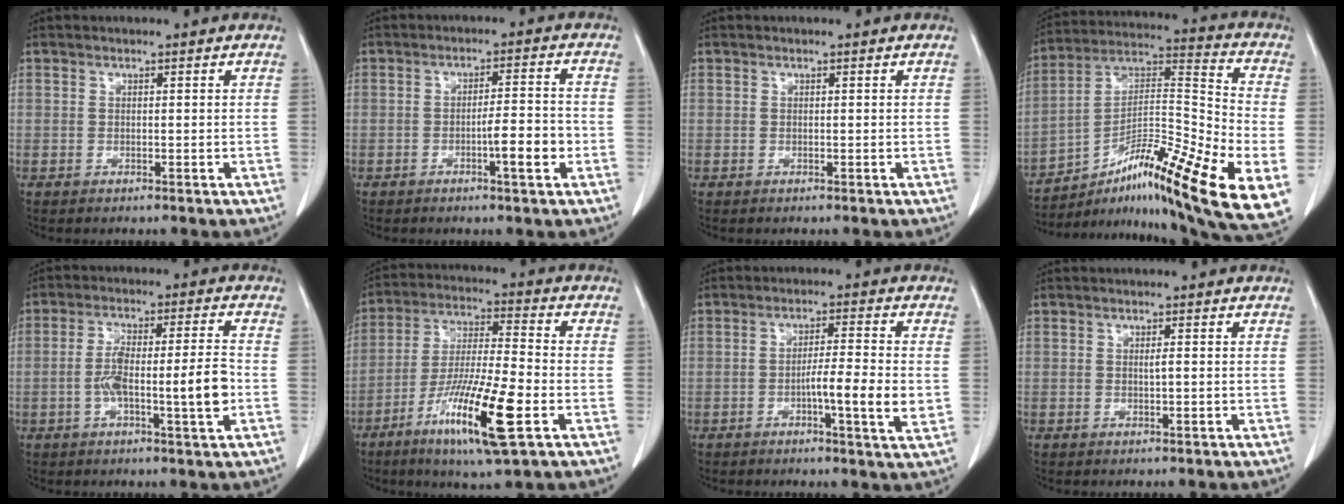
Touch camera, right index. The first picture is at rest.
{"total": 5.8, "force": [-2.1, 0.5, 5.4], "torque": [-0.079, 0.005, -0.032]}
{"total": 0.0}
{"total": 24.8, "force": [-11.0, 3.8, 21.9], "torque": [-0.302, 0.008, -0.167]}
{"total": 9.7, "force": [-2.2, 0.8, 9.4], "torque": [-0.165, 0.013, -0.039]}
{"total": 15.7, "force": [-6.8, 1.3, 14.1], "torque": [-0.269, -0.023, -0.120]}
{"total": 7.6, "force": [-1.5, -0.1, 7.4], "torque": [-0.117, -0.006, -0.028]}
{"total": 1.0, "force": [-0.2, -0.1, 0.9], "torque": [-0.017, 0.000, 0.000]}